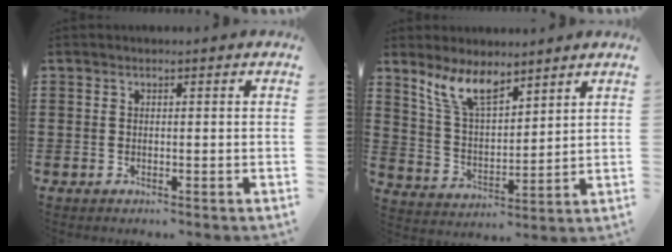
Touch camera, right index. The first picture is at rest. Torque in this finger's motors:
{"motor_torque": [0.91, 0.77, 0.20, 0.12]}